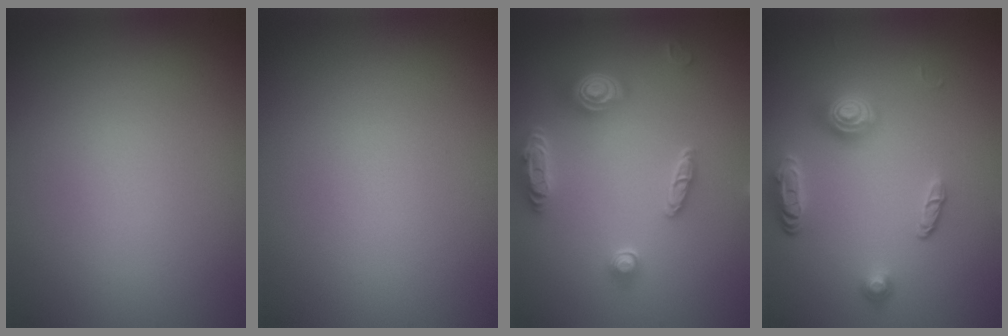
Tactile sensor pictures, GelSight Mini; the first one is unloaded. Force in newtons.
{"total": 0.0}
{"total": 4.7, "press": 4.2, "slide": 2.2}
{"total": 3.5, "press": 2.9, "slide": 1.9}